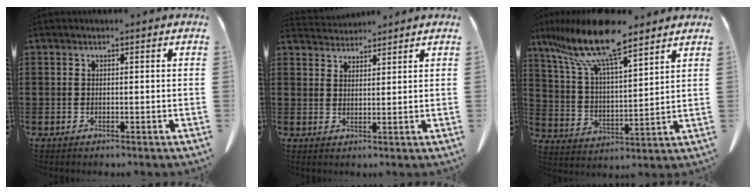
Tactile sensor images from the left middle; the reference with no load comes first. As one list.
[{"total": 2.9, "force": [2.9, 0.3, -0.1], "torque": [-0.007, -0.007, 0.056]}, {"total": 12.2, "force": [9.4, 1.5, 7.7], "torque": [-0.190, -0.045, 0.158]}]